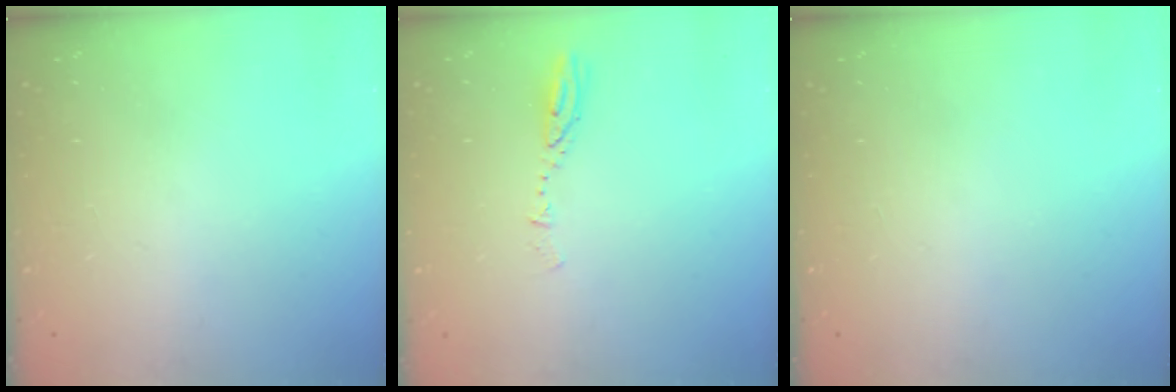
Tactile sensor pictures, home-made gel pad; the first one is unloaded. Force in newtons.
{"total": 3.8, "press": 3.8, "slide": 0.4}
{"total": 0.0}